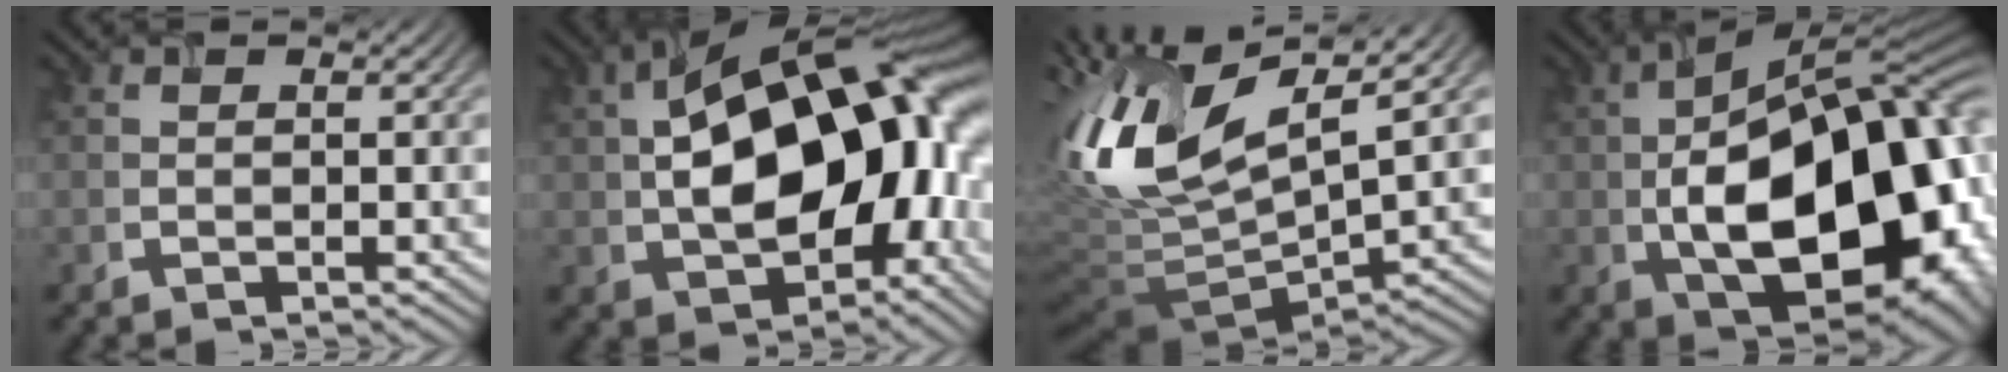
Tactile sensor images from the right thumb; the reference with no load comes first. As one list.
[{"total": 19.1, "force": [1.4, 11.1, 15.5], "torque": [-0.240, -0.001, 0.018]}, {"total": 15.5, "force": [3.3, 6.0, 13.9], "torque": [-0.302, 0.005, 0.062]}, {"total": 20.2, "force": [-2.8, 10.6, 17.0], "torque": [-0.277, -0.009, -0.043]}]